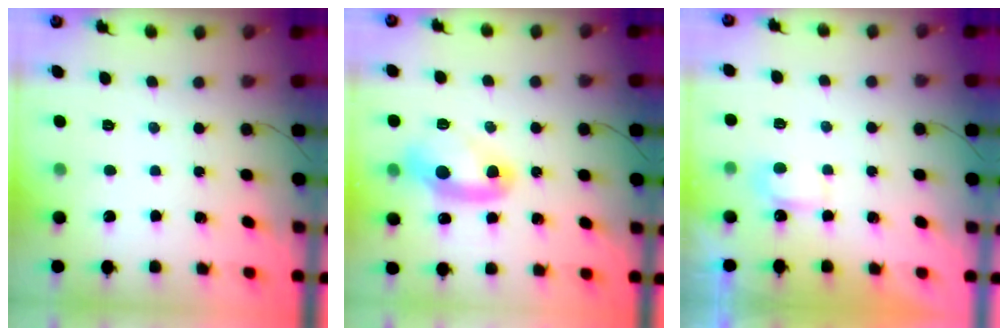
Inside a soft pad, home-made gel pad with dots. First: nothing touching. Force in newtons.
{"total": 9.5, "press": 9.4, "slide": 1.3}
{"total": 3.7, "press": 3.6, "slide": 1.1}